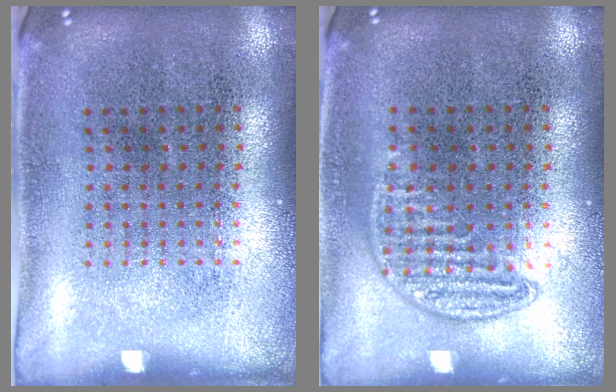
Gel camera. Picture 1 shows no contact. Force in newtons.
{"total": 1.0, "press": 0.8, "slide": 0.4}